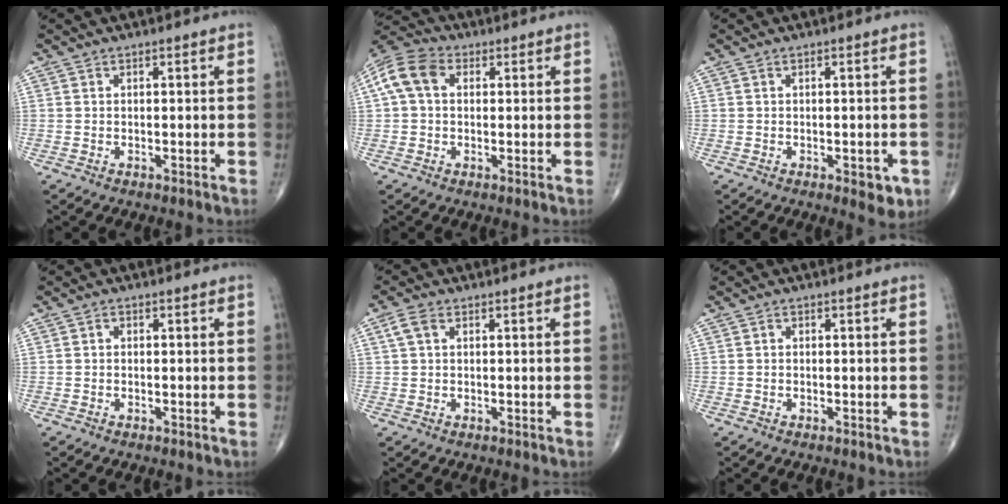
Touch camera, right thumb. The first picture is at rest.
{"total": 8.7, "force": [1.8, 6.1, 5.8], "torque": [-0.123, 0.028, 0.026]}
{"total": 3.9, "force": [-1.4, 1.7, 3.2], "torque": [-0.023, -0.004, -0.011]}
{"total": 0.8, "force": [0.1, 0.6, 0.4], "torque": [-0.003, 0.003, -0.002]}
{"total": 2.8, "force": [1.0, 1.8, 2.0], "torque": [-0.046, 0.011, 0.020]}
{"total": 0.5, "force": [0.0, 0.4, 0.3], "torque": [0.000, 0.002, -0.002]}